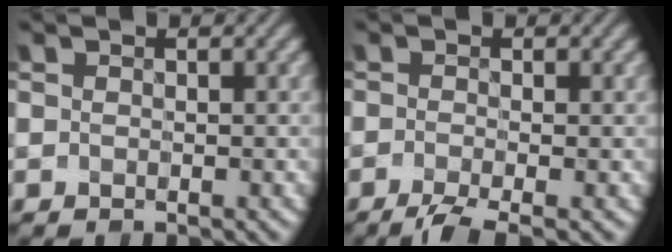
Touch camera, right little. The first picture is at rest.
{"total": 3.5, "force": [-2.5, 0.5, 2.4], "torque": [-0.049, -0.007, -0.043]}